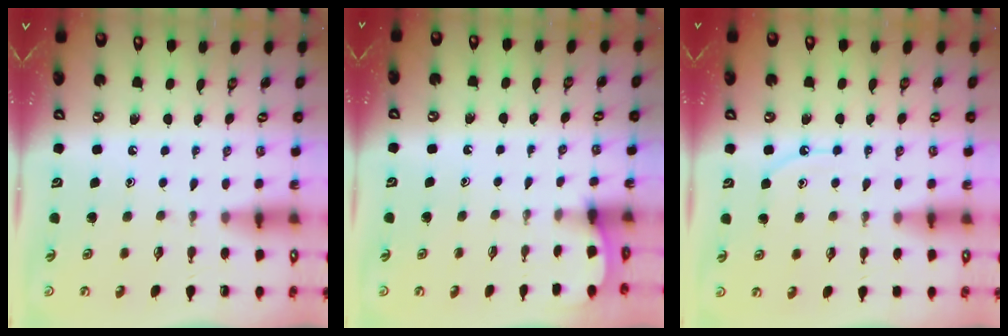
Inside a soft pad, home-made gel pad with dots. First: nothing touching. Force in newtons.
{"total": 1.9, "press": 1.9, "slide": 0.2}
{"total": 6.1, "press": 6.1, "slide": 0.6}